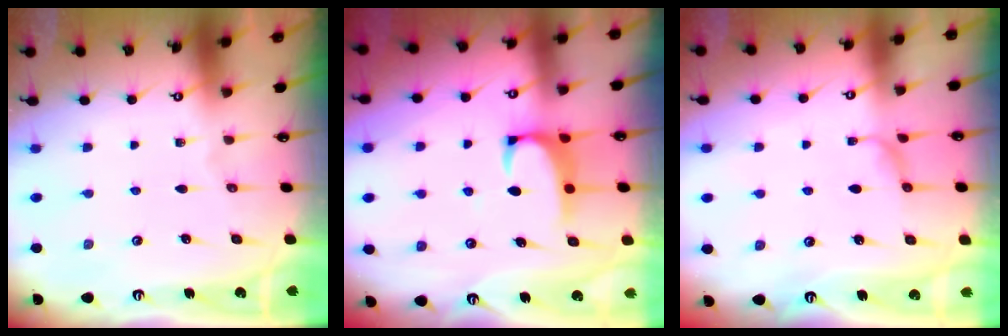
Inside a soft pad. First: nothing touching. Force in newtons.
{"total": 1.9, "press": 1.7, "slide": 0.8}
{"total": 1.1, "press": 1.0, "slide": 0.5}